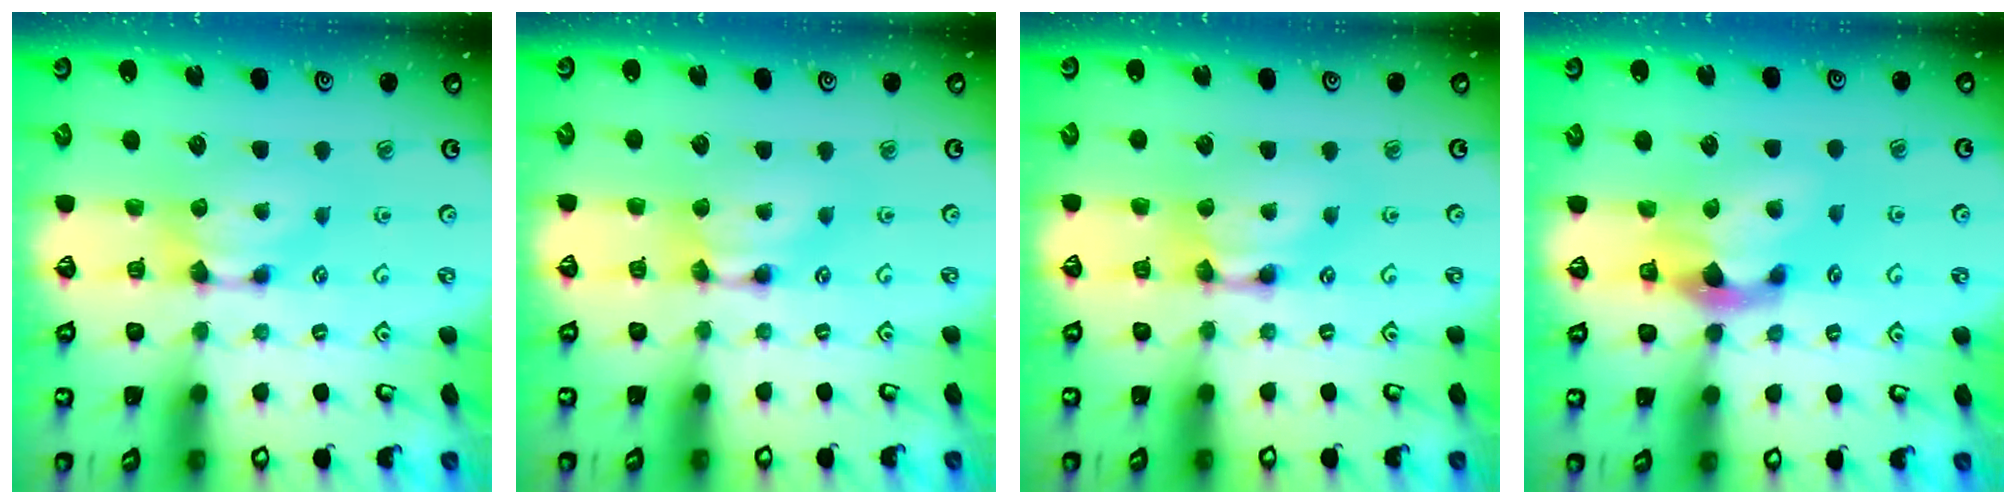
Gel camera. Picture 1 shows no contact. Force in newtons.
{"total": 1.6, "press": 1.6, "slide": 0.2}
{"total": 2.1, "press": 2.1, "slide": 0.0}
{"total": 4.9, "press": 4.4, "slide": 2.0}